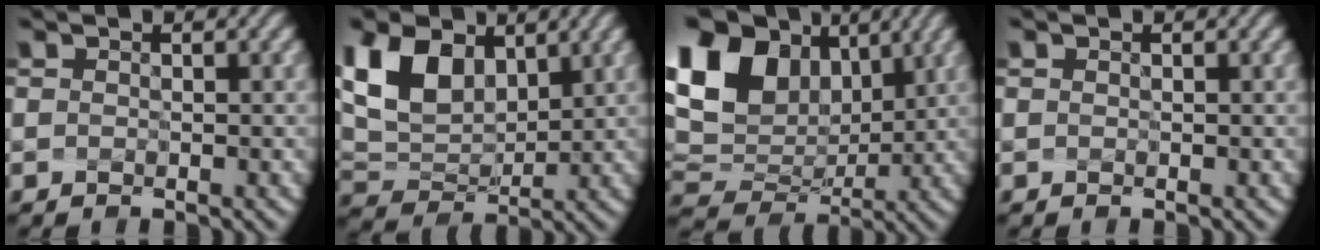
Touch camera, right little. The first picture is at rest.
{"total": 6.5, "force": [2.9, 4.1, 4.1], "torque": [-0.101, 0.002, 0.064]}
{"total": 13.7, "force": [4.5, 9.6, 8.6], "torque": [-0.179, 0.028, 0.092]}
{"total": 0.0}